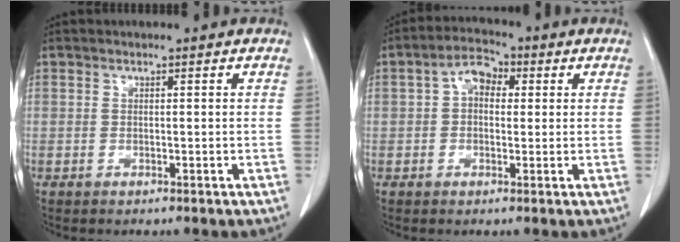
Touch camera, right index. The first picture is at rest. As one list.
[{"total": 5.1, "force": [1.0, 3.2, 3.8], "torque": [-0.070, 0.027, 0.014]}]